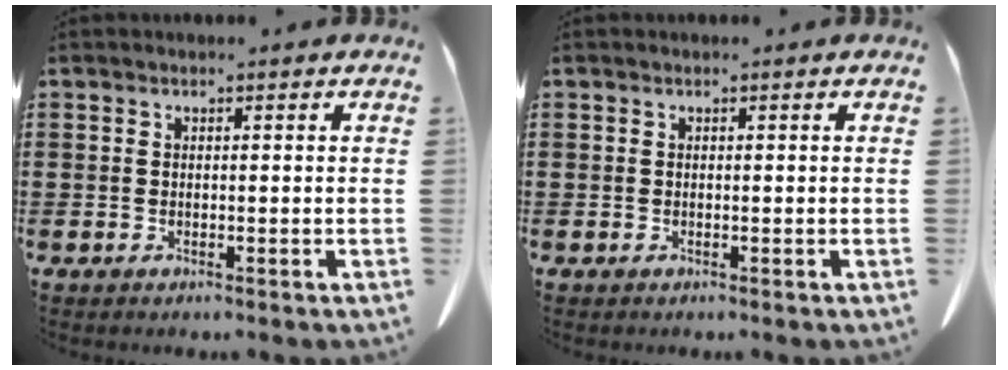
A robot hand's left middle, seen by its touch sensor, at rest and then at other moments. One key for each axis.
{"total": 0.0}